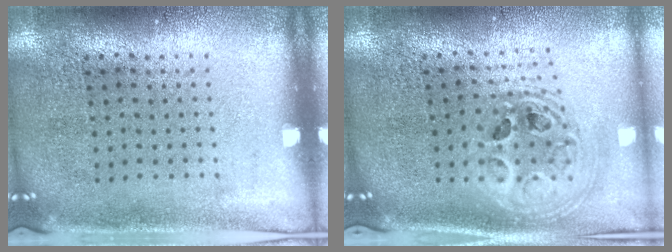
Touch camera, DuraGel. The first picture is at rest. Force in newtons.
{"total": 2.3, "press": 1.8, "slide": 1.4}